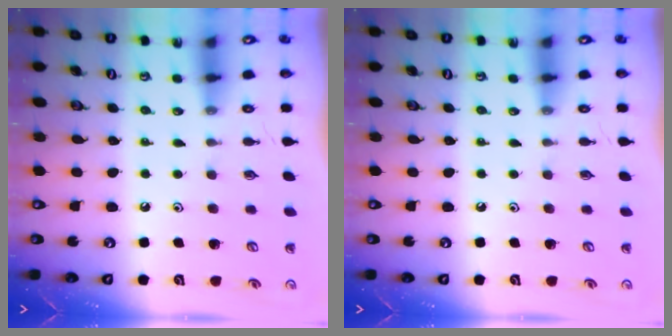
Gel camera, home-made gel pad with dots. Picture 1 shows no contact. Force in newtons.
{"total": 0.0}